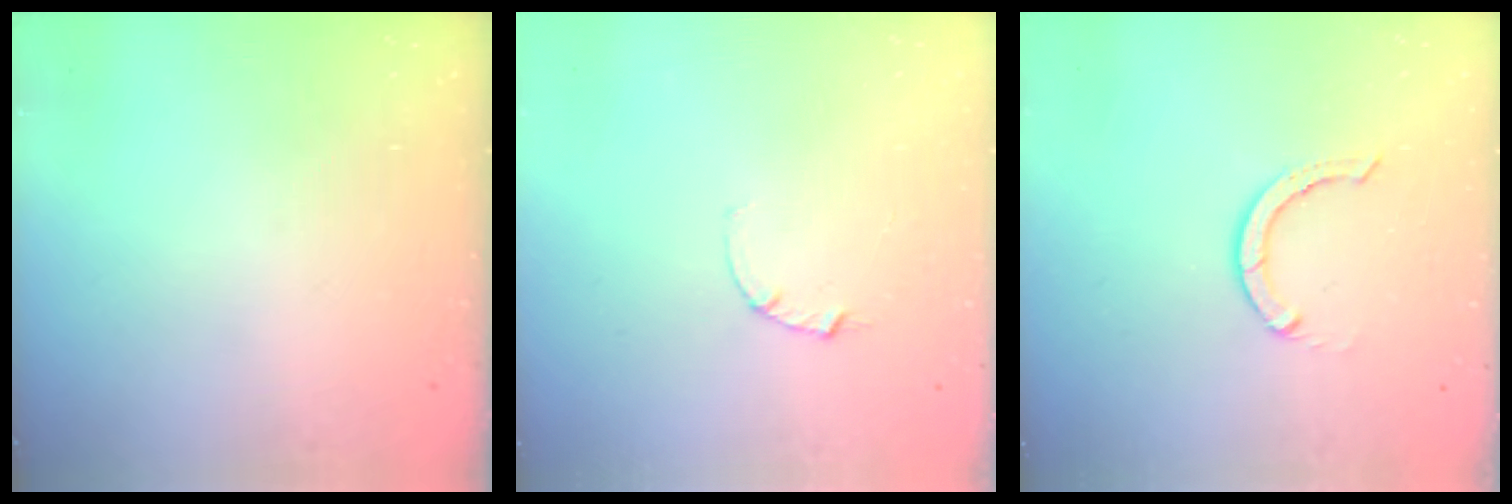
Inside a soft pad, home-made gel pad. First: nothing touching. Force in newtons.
{"total": 2.5, "press": 2.5, "slide": 0.3}
{"total": 3.4, "press": 3.4, "slide": 0.3}